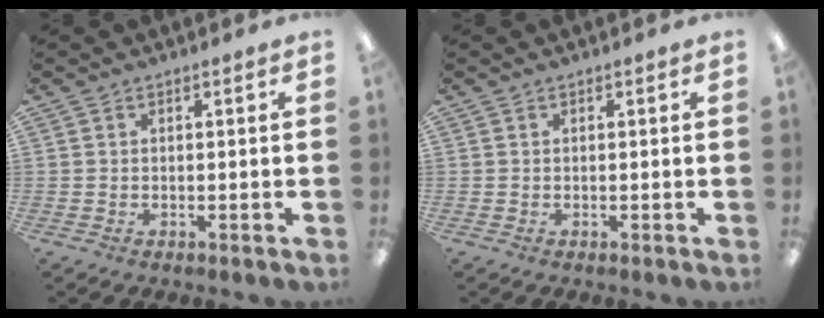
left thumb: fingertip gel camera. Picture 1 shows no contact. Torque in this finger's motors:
{"motor_torque": [0.00, 0.00, 0.00, 0.00, 0.00]}